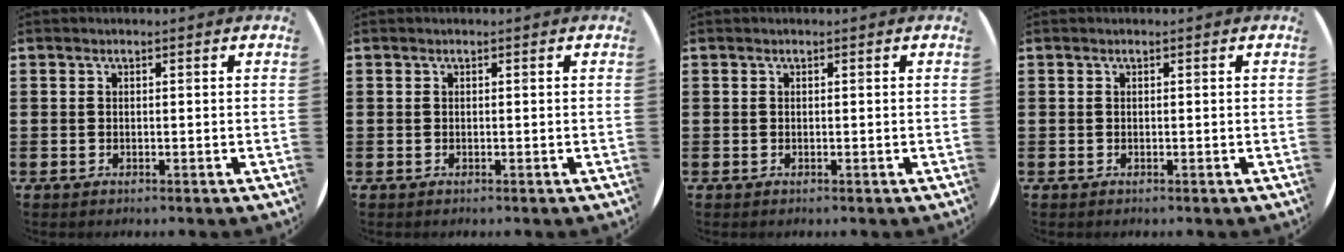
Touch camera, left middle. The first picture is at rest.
{"total": 0.0}
{"total": 0.0}
{"total": 0.0}